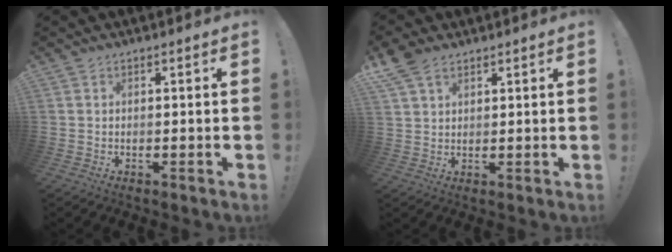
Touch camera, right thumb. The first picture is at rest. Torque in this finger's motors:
{"motor_torque": [0.05, 0.28, 0.82, 0.59, 0.05]}